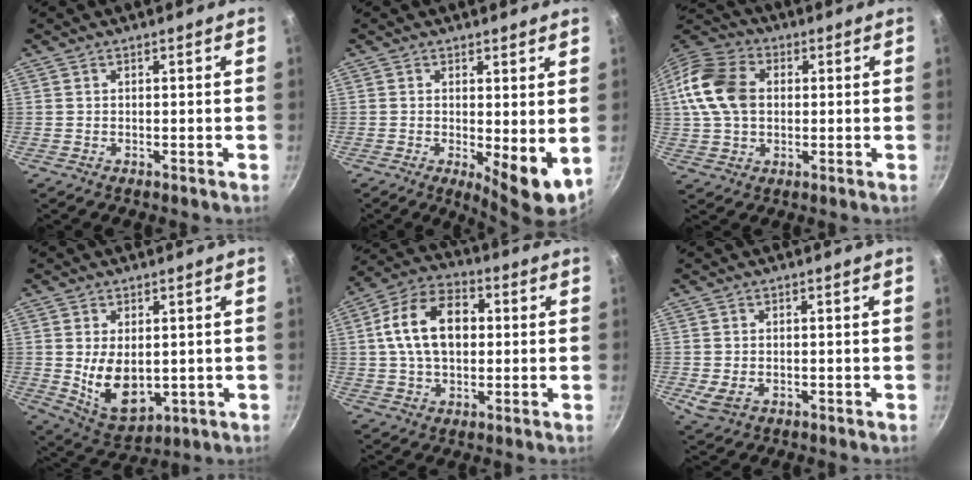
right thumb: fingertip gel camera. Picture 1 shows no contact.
{"total": 7.1, "force": [0.2, 2.4, 6.7], "torque": [-0.091, -0.018, 0.007]}
{"total": 14.5, "force": [1.8, 10.4, 9.9], "torque": [-0.183, 0.018, 0.020]}
{"total": 10.4, "force": [0.2, 6.5, 8.1], "torque": [-0.125, -0.021, 0.029]}
{"total": 14.6, "force": [1.9, 9.6, 10.8], "torque": [-0.161, 0.021, 0.019]}
{"total": 3.7, "force": [-0.7, 2.6, 2.6], "torque": [-0.049, -0.009, -0.006]}